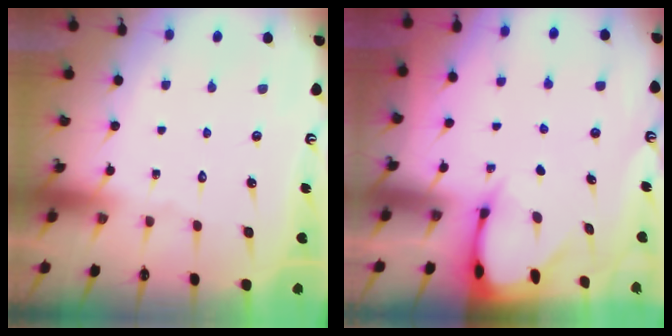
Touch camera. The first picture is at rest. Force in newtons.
{"total": 2.9, "press": 2.9, "slide": 0.4}